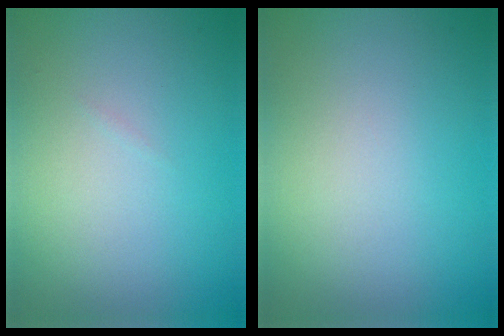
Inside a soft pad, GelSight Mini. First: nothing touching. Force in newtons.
{"total": 0.0}